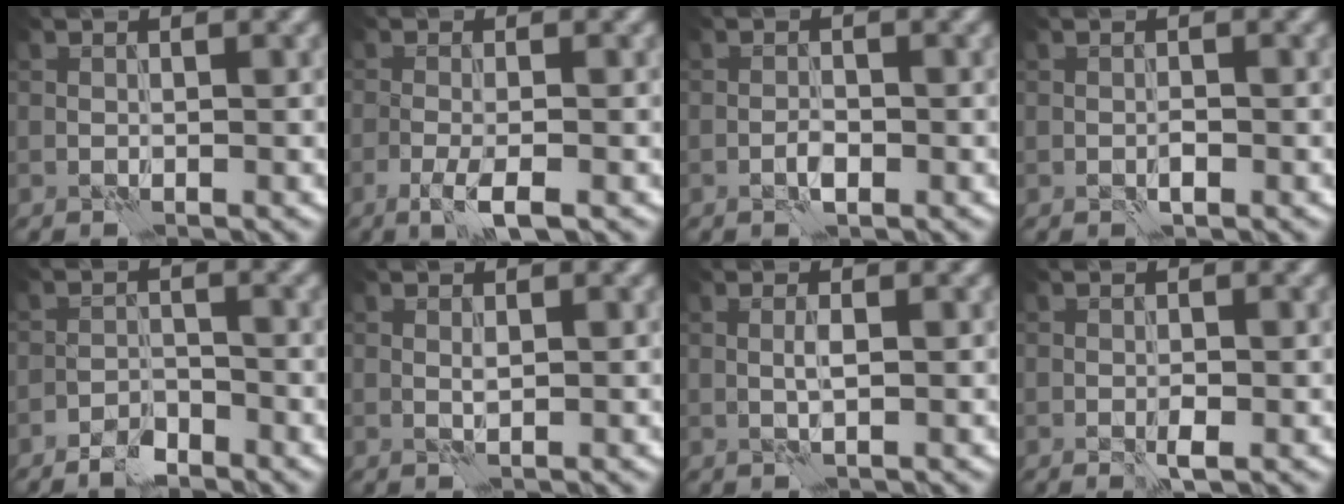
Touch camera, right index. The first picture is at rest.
{"total": 2.8, "force": [-1.2, 0.4, 2.5], "torque": [-0.046, 0.003, -0.029]}
{"total": 1.3, "force": [-0.7, 0.5, 1.1], "torque": [-0.020, 0.002, -0.015]}
{"total": 0.8, "force": [-0.4, 0.3, 0.7], "torque": [-0.013, 0.001, -0.007]}
{"total": 2.0, "force": [-1.8, 0.6, 0.8], "torque": [-0.009, 0.005, -0.038]}
{"total": 0.6, "force": [0.4, -0.1, 0.5], "torque": [-0.011, 0.003, 0.006]}
{"total": 1.2, "force": [0.2, 0.0, 1.2], "torque": [-0.026, 0.006, 0.003]}
{"total": 1.3, "force": [-0.5, 0.4, 1.1], "torque": [-0.023, -0.001, -0.010]}